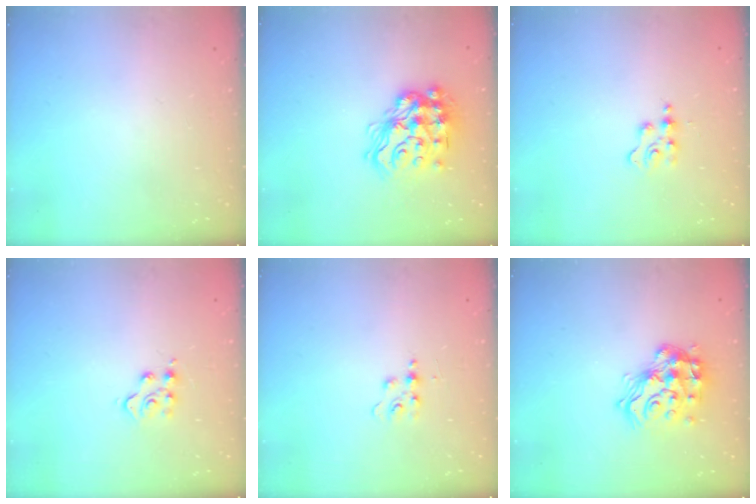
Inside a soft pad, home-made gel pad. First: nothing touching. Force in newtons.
{"total": 17.8, "press": 17.7, "slide": 1.8}
{"total": 2.1, "press": 2.1, "slide": 0.4}
{"total": 5.8, "press": 5.8, "slide": 0.1}
{"total": 5.2, "press": 5.1, "slide": 0.6}
{"total": 17.1, "press": 17.1, "slide": 1.3}